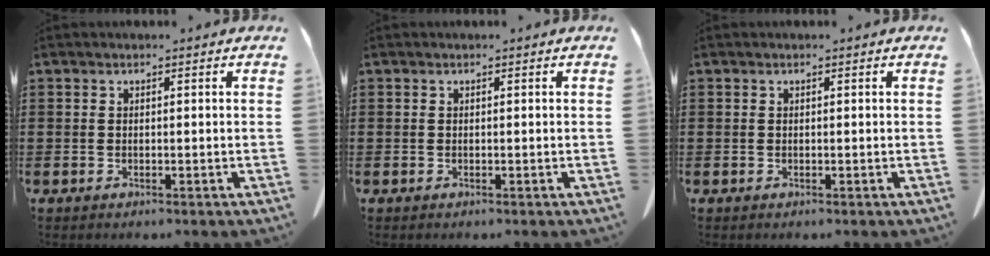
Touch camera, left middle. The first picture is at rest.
{"total": 0.0}
{"total": 0.0}